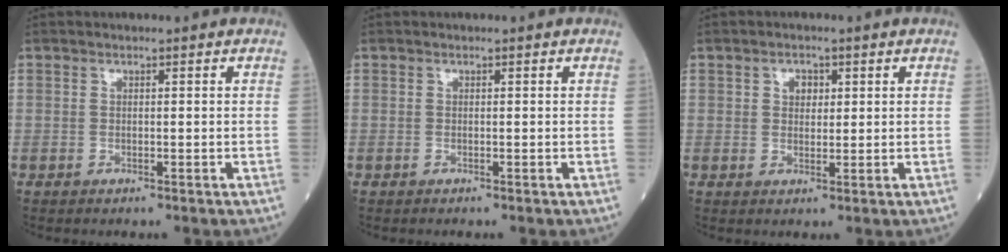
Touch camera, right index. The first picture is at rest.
{"total": 0.0}
{"total": 2.4, "force": [0.8, 1.7, 1.4], "torque": [-0.020, 0.004, 0.012]}